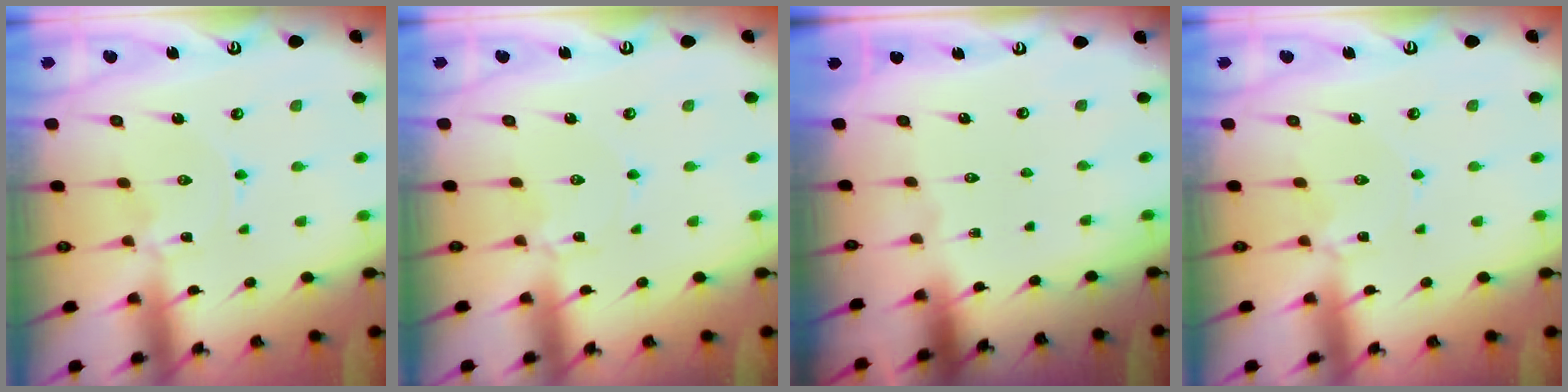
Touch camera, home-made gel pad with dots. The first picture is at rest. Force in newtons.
{"total": 2.4, "press": 2.4, "slide": 0.3}
{"total": 0.0}
{"total": 1.4, "press": 1.3, "slide": 0.3}